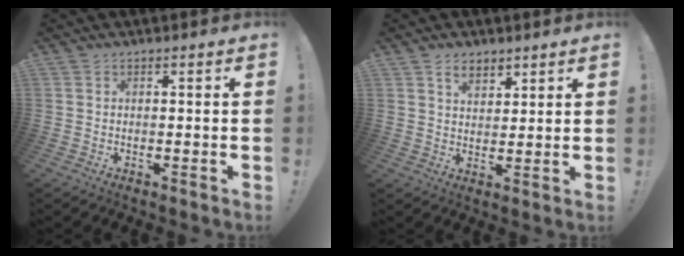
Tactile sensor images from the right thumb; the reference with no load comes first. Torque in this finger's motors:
{"motor_torque": [0.00, 0.04, 0.12, 0.18, 0.00]}